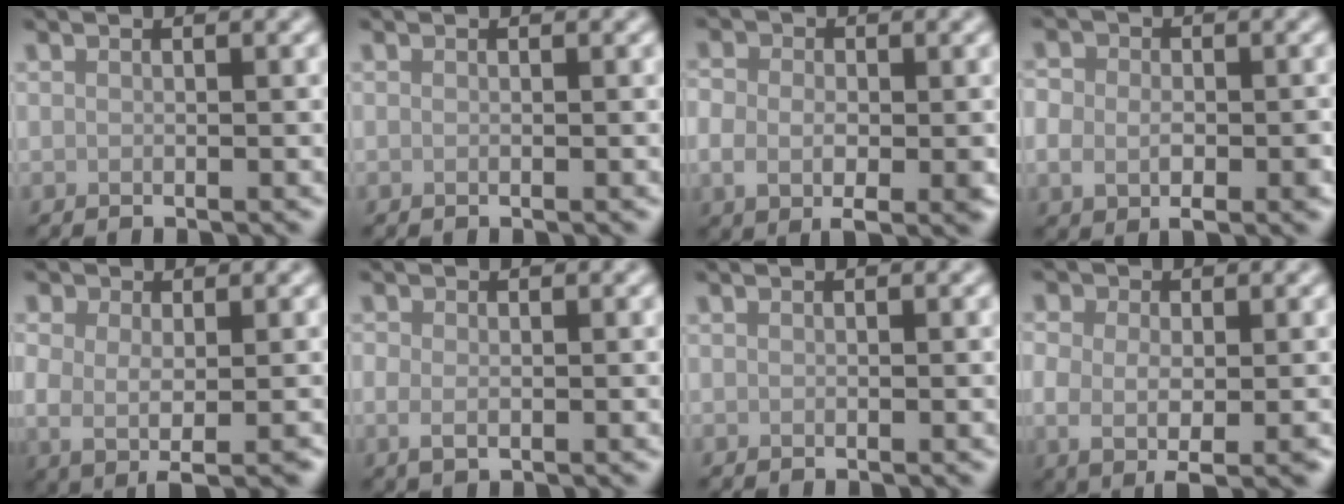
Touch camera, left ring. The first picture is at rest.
{"total": 0.0}
{"total": 4.4, "force": [-0.8, 2.8, 3.3], "torque": [-0.055, -0.008, -0.016]}
{"total": 5.0, "force": [-1.1, 3.6, 3.2], "torque": [-0.034, -0.007, -0.021]}
{"total": 3.5, "force": [-0.1, 1.9, 2.9], "torque": [-0.046, -0.008, 0.002]}
{"total": 1.5, "force": [-0.2, 1.0, 1.1], "torque": [-0.025, -0.004, -0.004]}
{"total": 0.0}
{"total": 3.9, "force": [-0.5, 2.3, 3.1], "torque": [-0.055, -0.011, -0.005]}